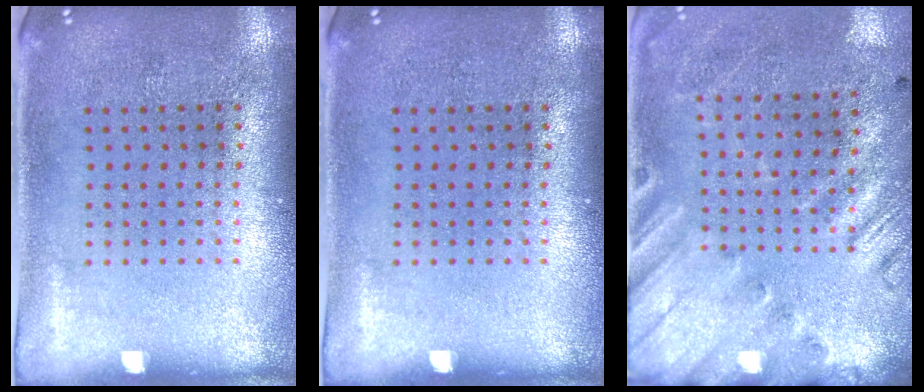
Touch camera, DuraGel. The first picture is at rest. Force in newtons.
{"total": 0.0}
{"total": 2.6, "press": 1.8, "slide": 1.8}